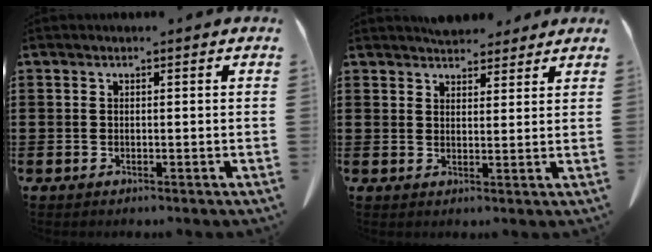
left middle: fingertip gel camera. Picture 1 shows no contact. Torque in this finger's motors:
{"motor_torque": [0.94, 0.22, 0.42, 0.11]}